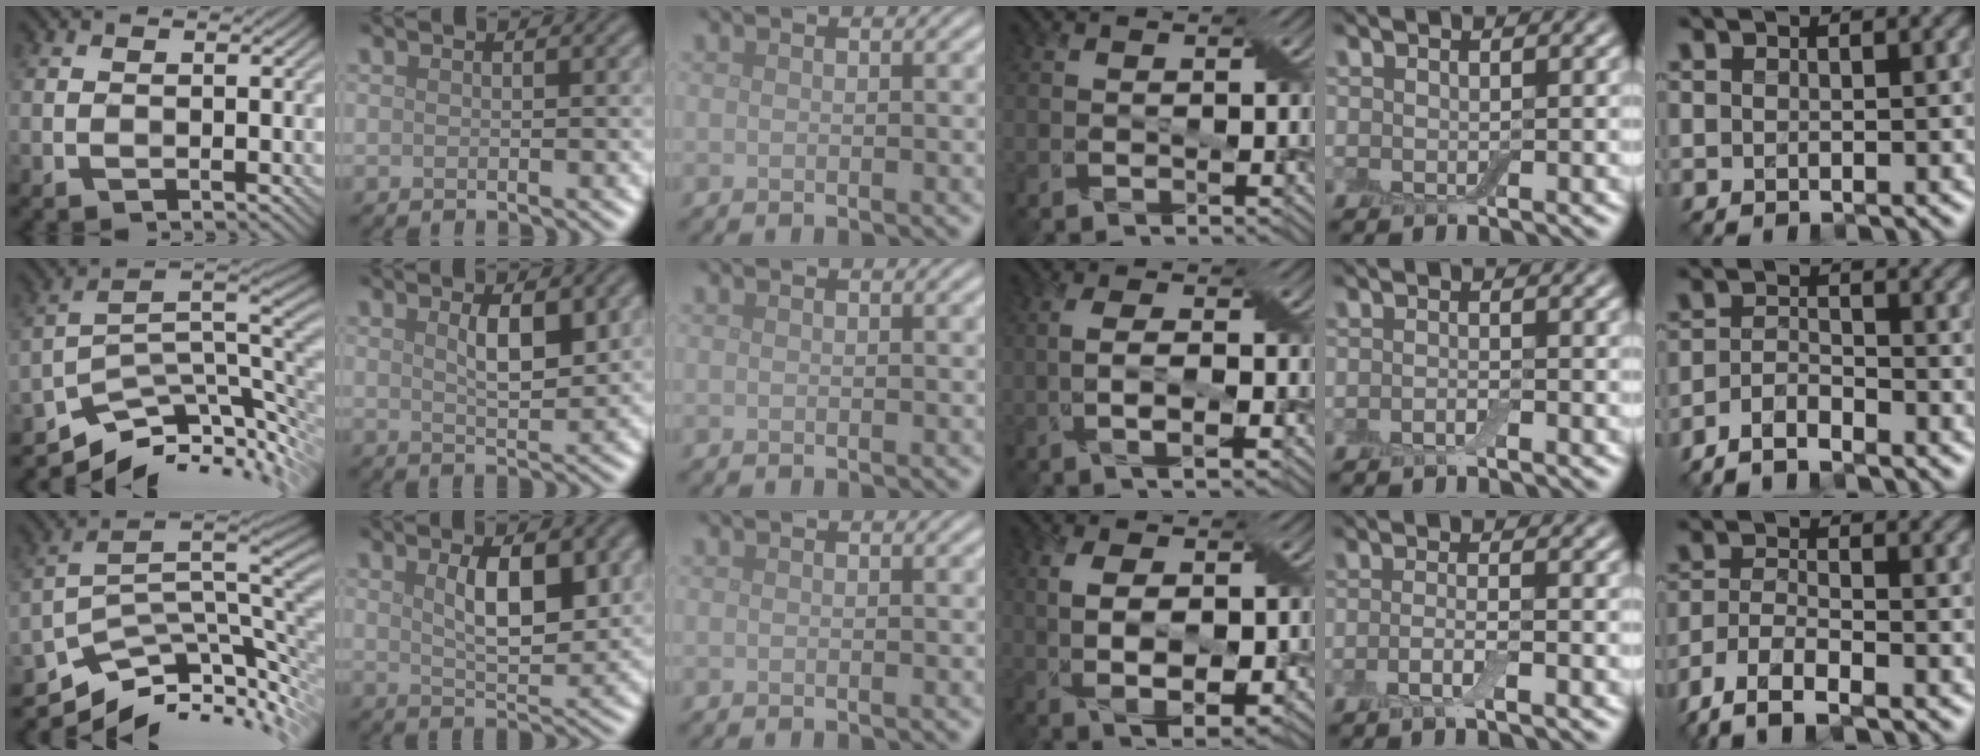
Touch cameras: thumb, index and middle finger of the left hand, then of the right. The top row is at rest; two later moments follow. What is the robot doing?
{"motion": "wrap", "object": "bandage"}